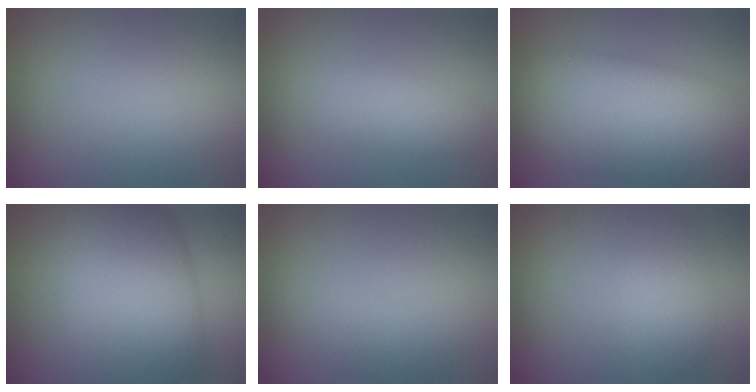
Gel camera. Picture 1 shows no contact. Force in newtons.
{"total": 2.6, "press": 2.6, "slide": 0.1}
{"total": 13.4, "press": 13.3, "slide": 0.8}
{"total": 12.4, "press": 12.4, "slide": 0.4}
{"total": 2.3, "press": 2.3, "slide": 0.1}
{"total": 2.7, "press": 2.7, "slide": 0.1}